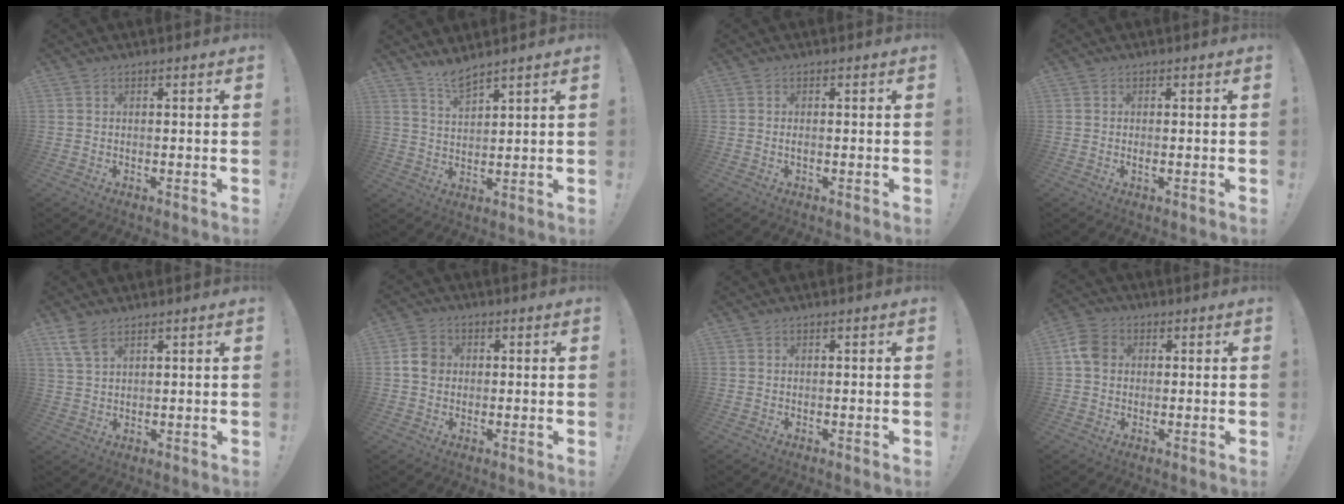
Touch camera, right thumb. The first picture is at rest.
{"total": 5.4, "force": [4.8, 0.6, 2.5], "torque": [-0.053, -0.025, 0.086]}
{"total": 0.8, "force": [-0.2, 0.1, 0.8], "torque": [-0.018, 0.002, -0.003]}
{"total": 0.9, "force": [0.0, 0.1, 0.9], "torque": [-0.011, -0.004, -0.001]}
{"total": 5.8, "force": [3.8, 2.6, 3.5], "torque": [-0.067, -0.012, 0.073]}
{"total": 6.1, "force": [0.5, 5.1, 3.2], "torque": [-0.041, 0.011, 0.013]}
{"total": 0.0}
{"total": 7.4, "force": [1.2, 5.8, 4.4], "torque": [-0.083, 0.010, 0.026]}